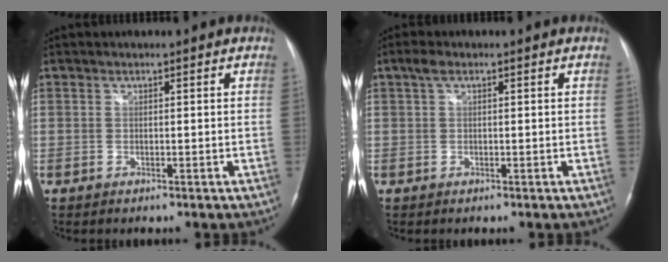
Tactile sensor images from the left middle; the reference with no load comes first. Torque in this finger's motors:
{"motor_torque": [0.68, -0.17, -0.05, 0.05]}